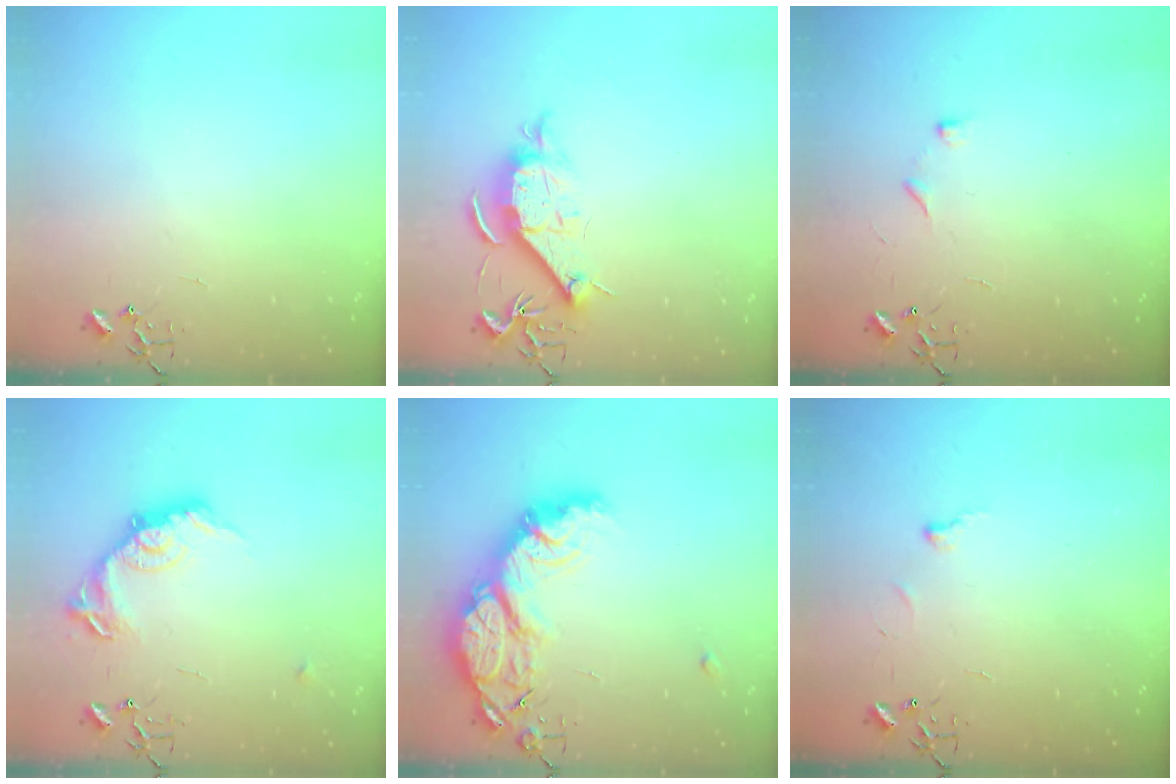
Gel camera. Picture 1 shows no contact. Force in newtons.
{"total": 10.6, "press": 10.6, "slide": 0.8}
{"total": 4.3, "press": 4.3, "slide": 0.6}
{"total": 15.0, "press": 15.0, "slide": 0.7}
{"total": 20.5, "press": 20.5, "slide": 1.5}
{"total": 3.8, "press": 3.8, "slide": 0.5}